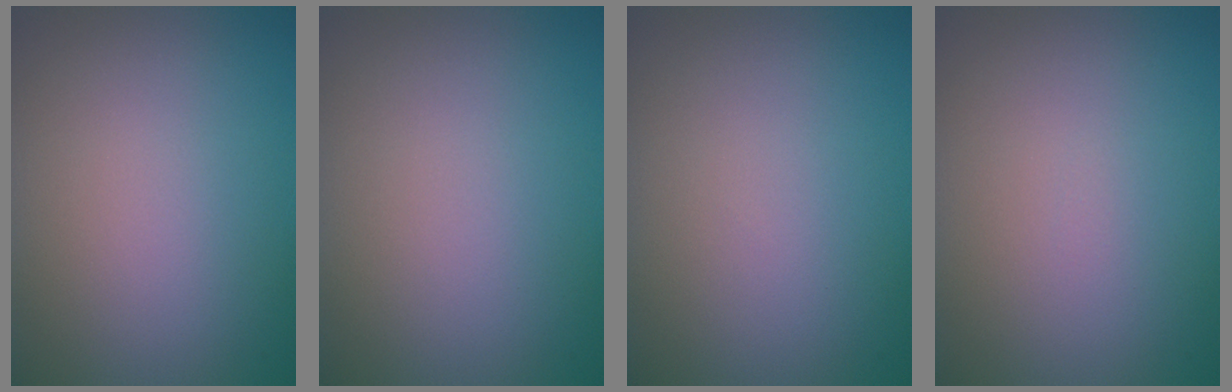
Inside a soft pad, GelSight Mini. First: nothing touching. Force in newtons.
{"total": 0.0}
{"total": 0.0}
{"total": 0.0}